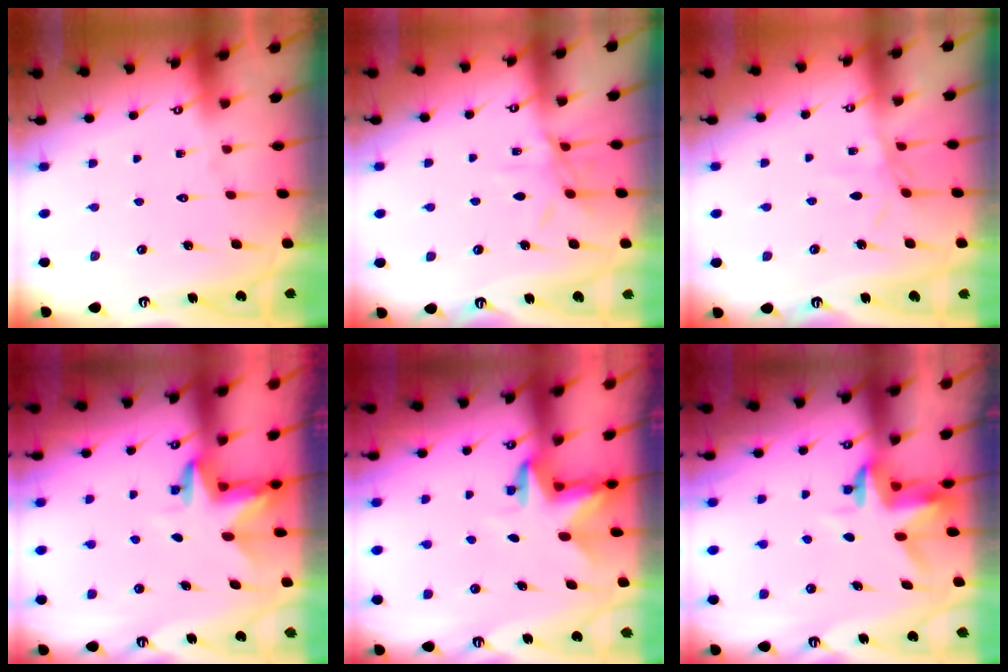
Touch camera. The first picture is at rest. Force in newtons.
{"total": 7.6, "press": 7.6, "slide": 0.2}
{"total": 3.1, "press": 3.1, "slide": 0.4}
{"total": 3.4, "press": 3.4, "slide": 0.1}
{"total": 3.5, "press": 3.5, "slide": 0.1}
{"total": 3.4, "press": 3.3, "slide": 0.4}